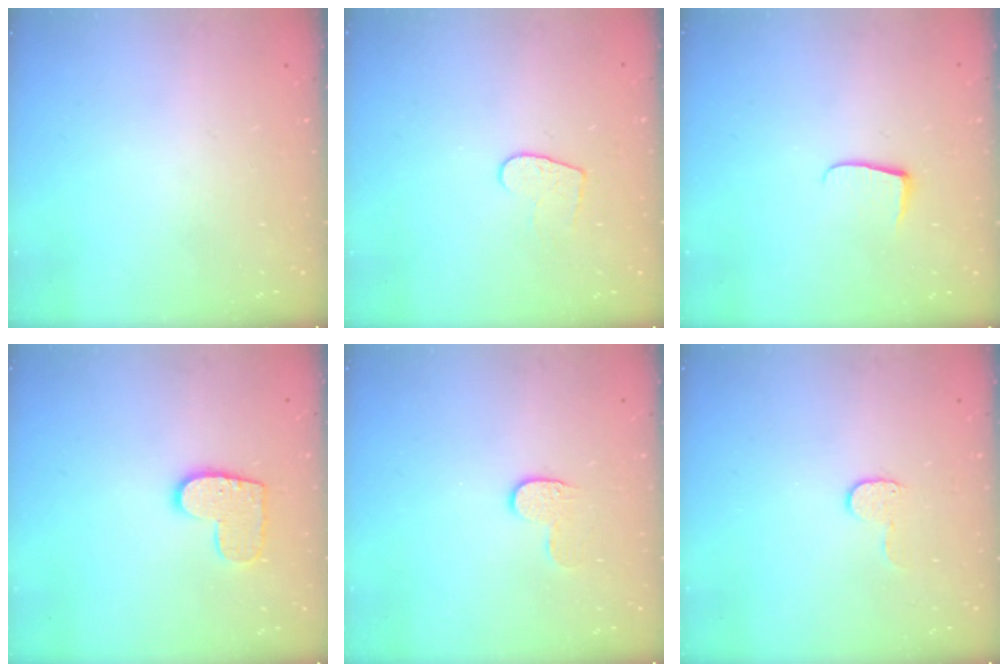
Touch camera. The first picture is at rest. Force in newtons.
{"total": 6.7, "press": 6.7, "slide": 0.4}
{"total": 6.0, "press": 5.9, "slide": 0.7}
{"total": 10.2, "press": 10.1, "slide": 0.5}
{"total": 5.8, "press": 5.8, "slide": 0.5}
{"total": 4.6, "press": 4.6, "slide": 0.4}